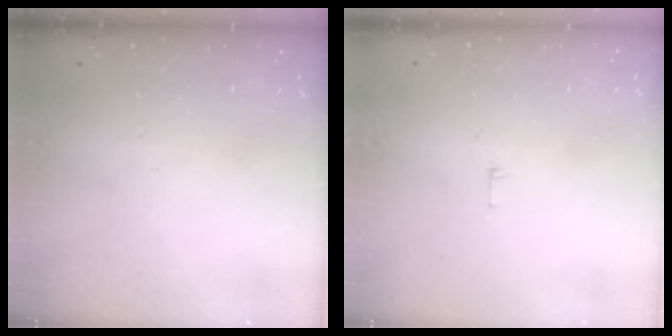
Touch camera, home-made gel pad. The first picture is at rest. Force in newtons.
{"total": 3.8, "press": 3.8, "slide": 0.3}